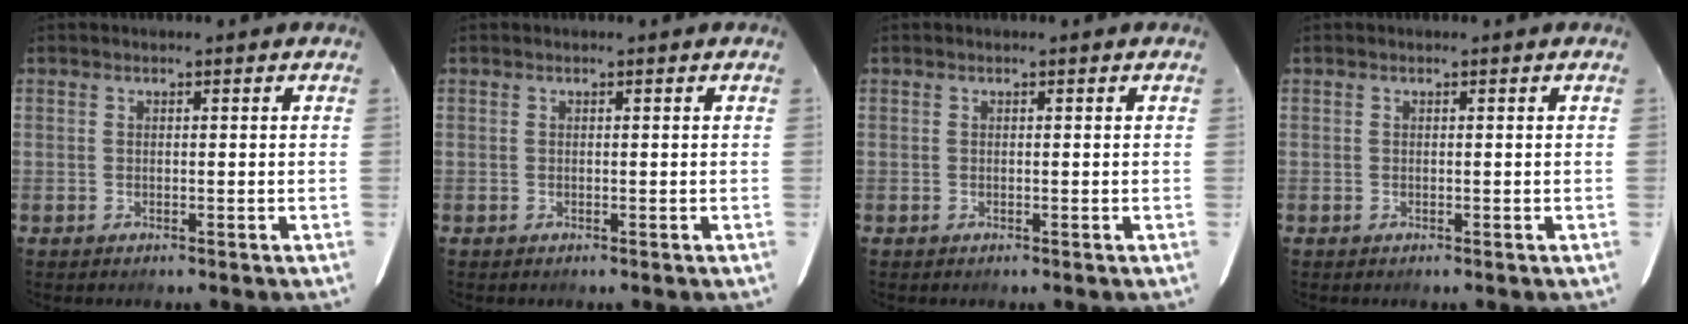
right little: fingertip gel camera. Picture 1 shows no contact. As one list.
[{"total": 0.0}, {"total": 0.0}, {"total": 0.0}]